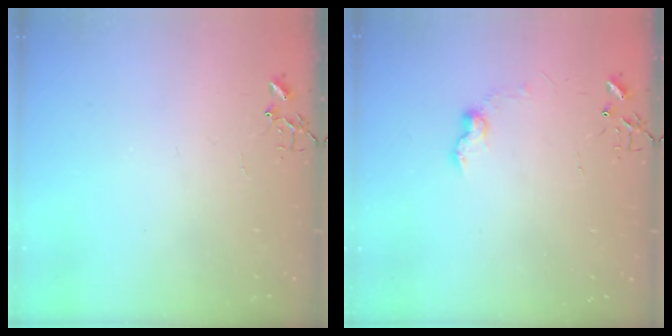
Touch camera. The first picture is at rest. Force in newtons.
{"total": 7.8, "press": 7.8, "slide": 0.8}